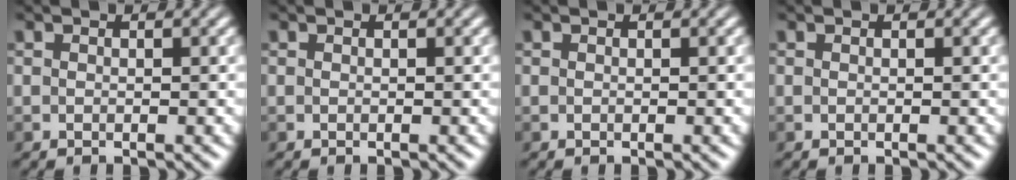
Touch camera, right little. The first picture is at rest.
{"total": 0.0}
{"total": 0.0}
{"total": 0.0}